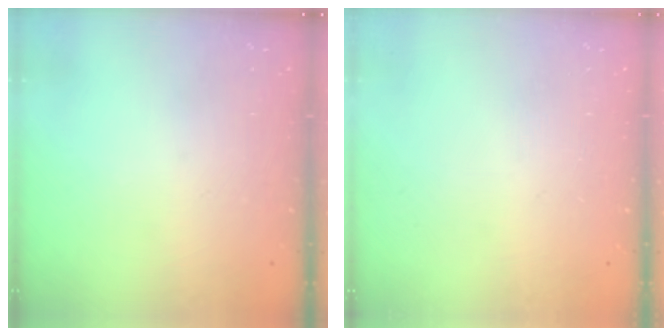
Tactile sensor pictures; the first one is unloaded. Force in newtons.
{"total": 0.0}